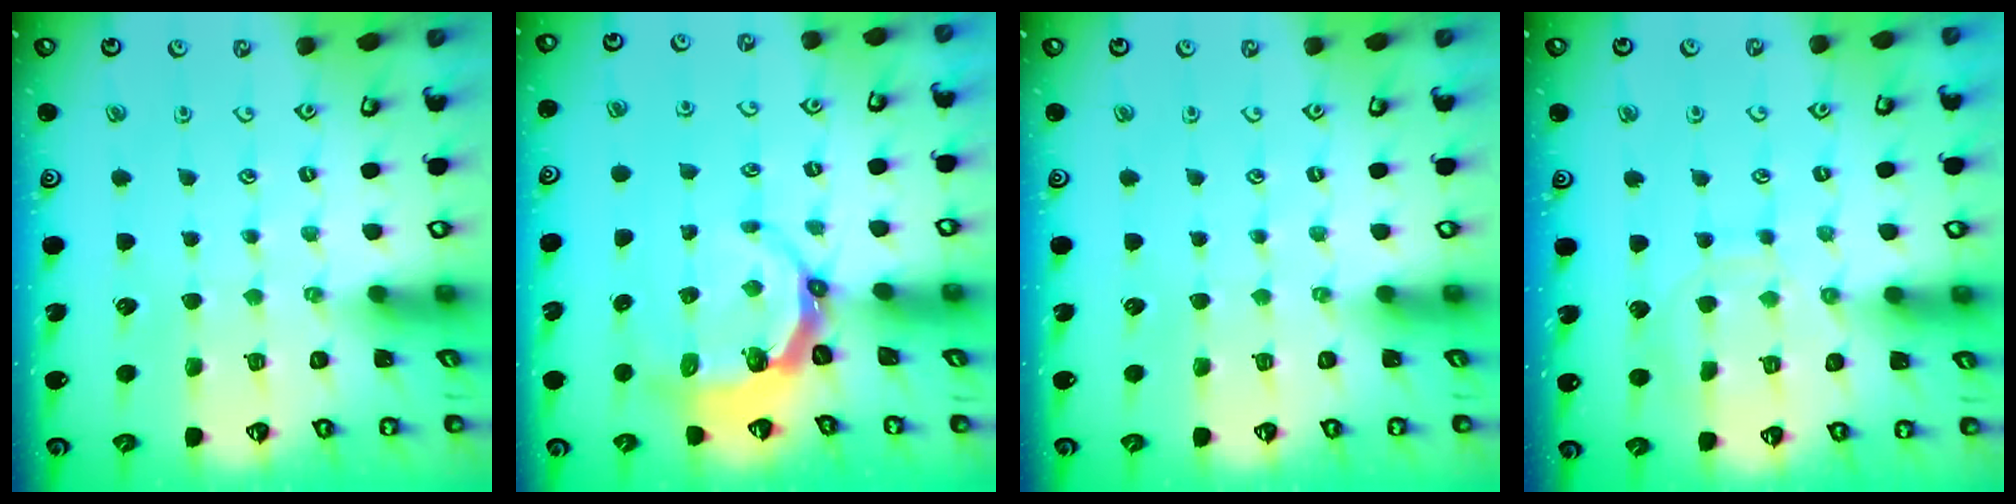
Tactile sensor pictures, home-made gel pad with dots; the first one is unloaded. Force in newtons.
{"total": 5.5, "press": 4.4, "slide": 3.3}
{"total": 0.0}
{"total": 7.8, "press": 7.8, "slide": 0.9}